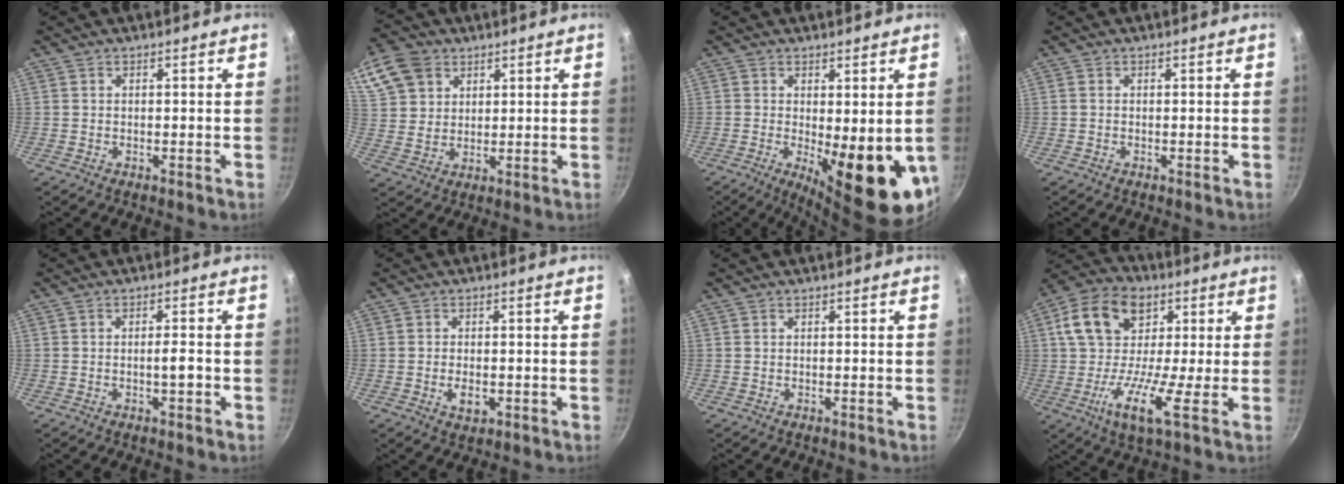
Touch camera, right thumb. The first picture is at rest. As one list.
[{"total": 13.8, "force": [6.9, 10.4, 5.9], "torque": [-0.127, 0.003, 0.135]}, {"total": 14.6, "force": [-2.2, 5.0, 13.6], "torque": [-0.155, -0.025, -0.015]}, {"total": 0.0}, {"total": 3.0, "force": [-0.9, 0.7, 2.8], "torque": [-0.038, 0.008, -0.013]}, {"total": 3.5, "force": [-0.9, 2.0, 2.7], "torque": [-0.046, 0.000, -0.012]}, {"total": 0.0}, {"total": 15.7, "force": [1.1, 8.8, 12.9], "torque": [-0.218, 0.014, -0.009]}]